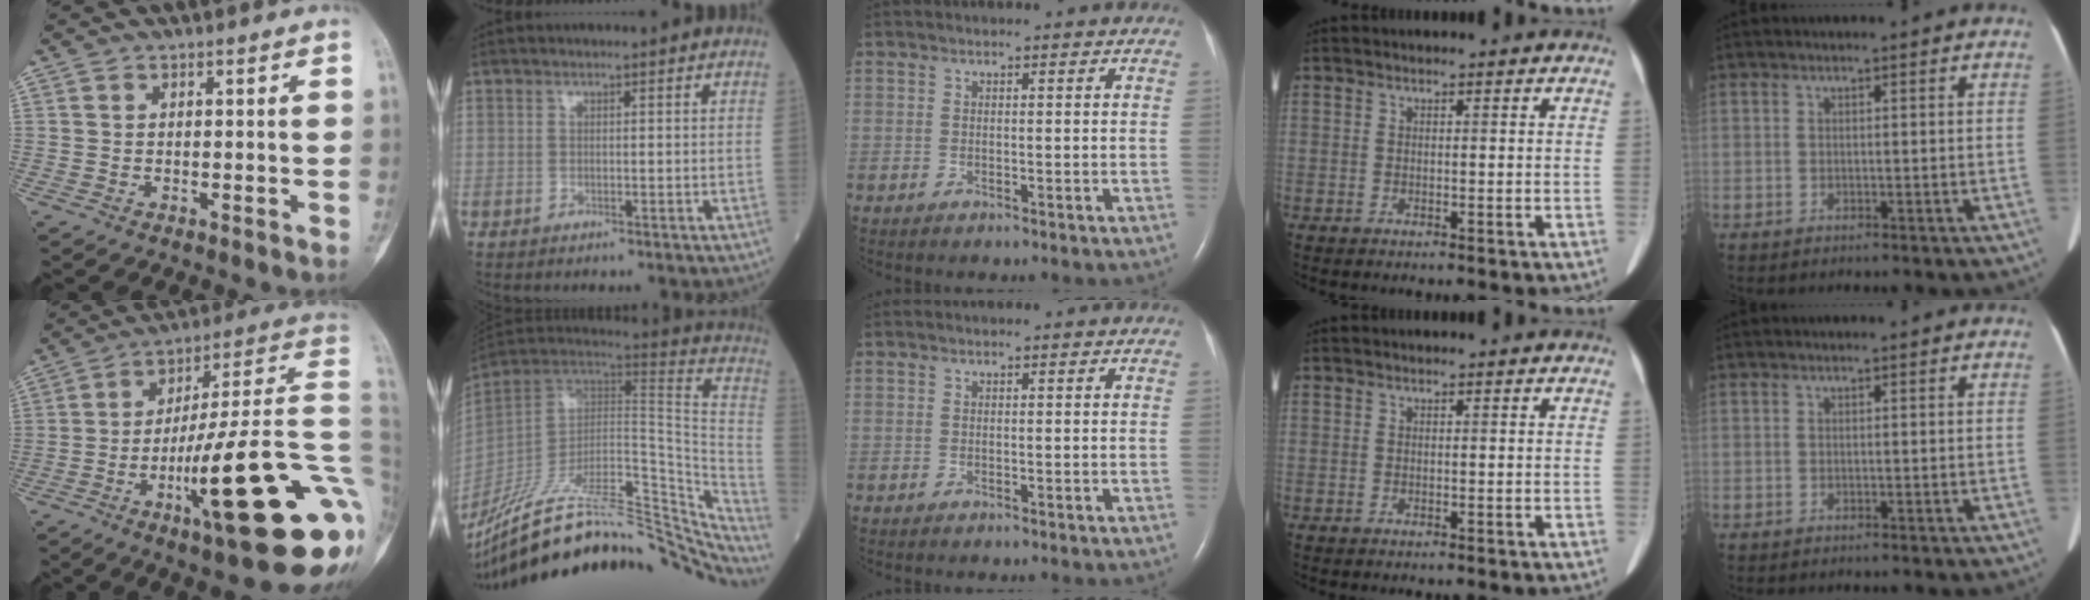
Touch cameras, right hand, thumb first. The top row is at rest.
{"thumb": {"total": 28.4, "force": [-7.9, 5.3, 26.8], "torque": [-0.315, 0.037, -0.117]}, "index": {"total": 36.3, "force": [-29.8, 9.5, 18.5], "torque": [-0.245, -0.030, -0.415]}}